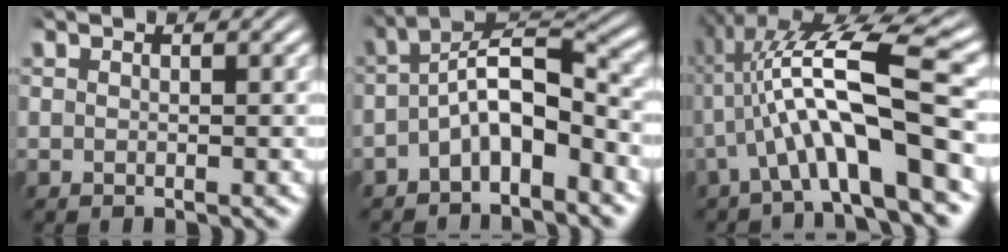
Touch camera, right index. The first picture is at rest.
{"total": 5.7, "force": [-2.3, 3.2, 4.1], "torque": [-0.076, -0.016, -0.037]}
{"total": 9.4, "force": [1.6, 3.3, 8.7], "torque": [-0.154, 0.007, 0.024]}